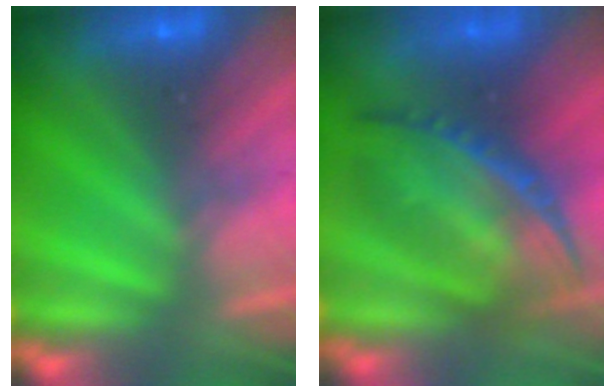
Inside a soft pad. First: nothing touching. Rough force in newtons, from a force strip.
{"total": 6.8}